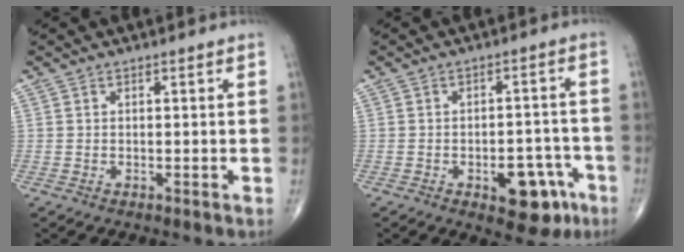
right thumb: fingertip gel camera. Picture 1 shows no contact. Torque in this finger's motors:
{"motor_torque": [1.29, 1.07, 0.53, -0.93, 0.22]}